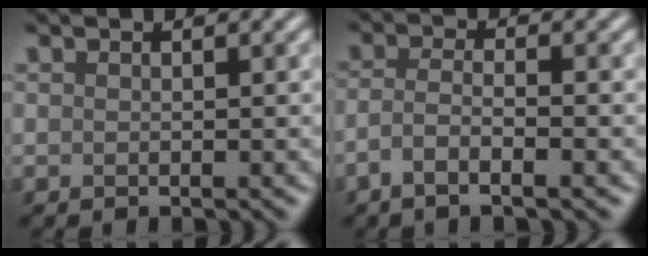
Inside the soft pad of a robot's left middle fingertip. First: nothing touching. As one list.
[{"total": 2.8, "force": [-1.5, 0.7, 2.3], "torque": [-0.044, 0.003, -0.039]}]